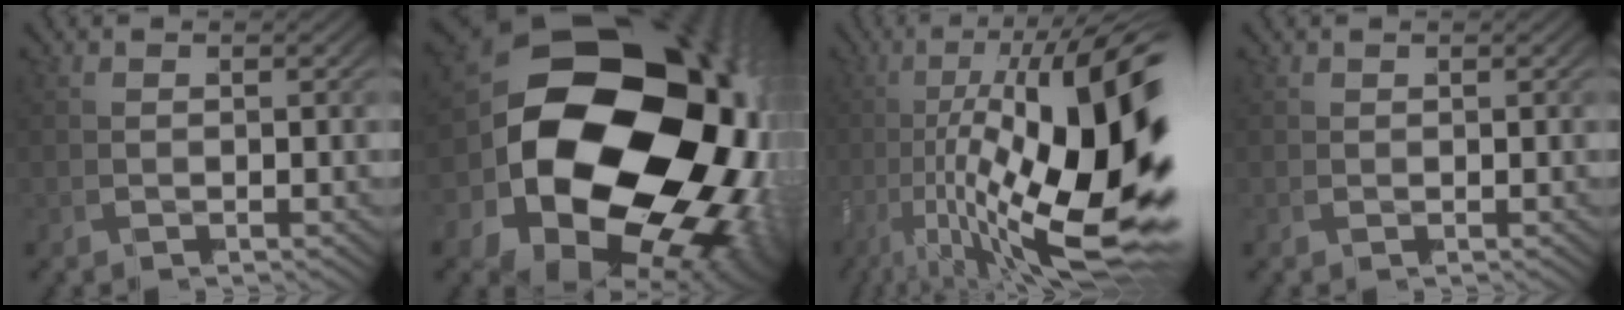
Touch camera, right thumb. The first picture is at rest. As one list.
[{"total": 33.3, "force": [-0.6, 23.2, 24.0], "torque": [-0.380, -0.093, 0.021]}, {"total": 19.2, "force": [0.2, 10.8, 15.8], "torque": [-0.265, -0.066, 0.035]}, {"total": 0.0}]